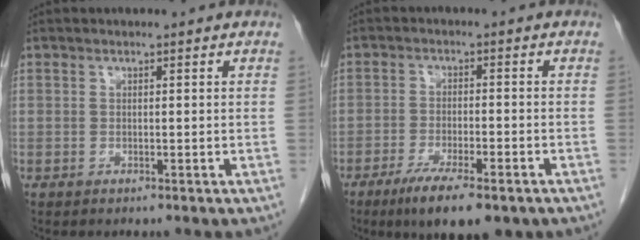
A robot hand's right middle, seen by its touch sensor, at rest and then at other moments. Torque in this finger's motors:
{"motor_torque": [1.10, -1.04, 0.13, 0.08]}